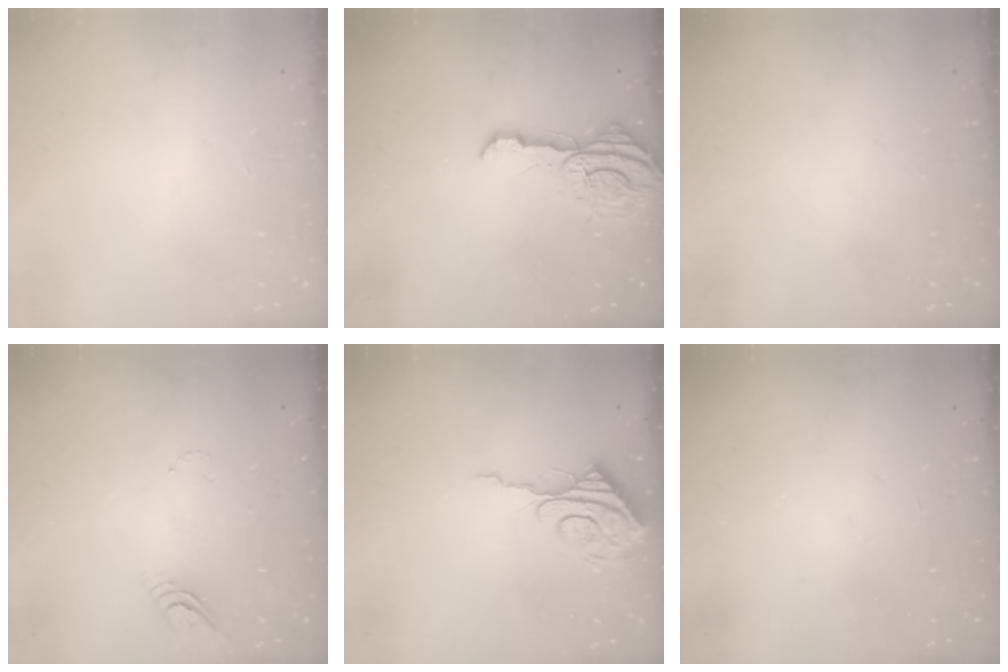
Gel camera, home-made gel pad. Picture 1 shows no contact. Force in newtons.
{"total": 11.1, "press": 11.1, "slide": 1.1}
{"total": 0.0}
{"total": 3.6, "press": 3.6, "slide": 0.3}
{"total": 11.6, "press": 11.5, "slide": 1.1}
{"total": 0.0}